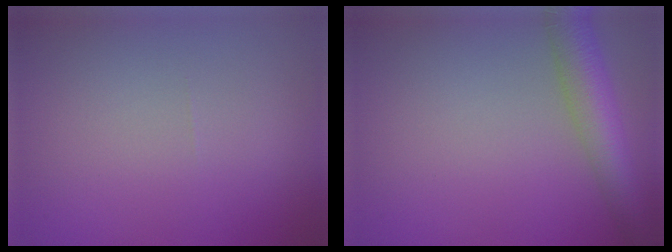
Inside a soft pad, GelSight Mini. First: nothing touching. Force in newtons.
{"total": 5.6, "press": 5.6, "slide": 0.1}